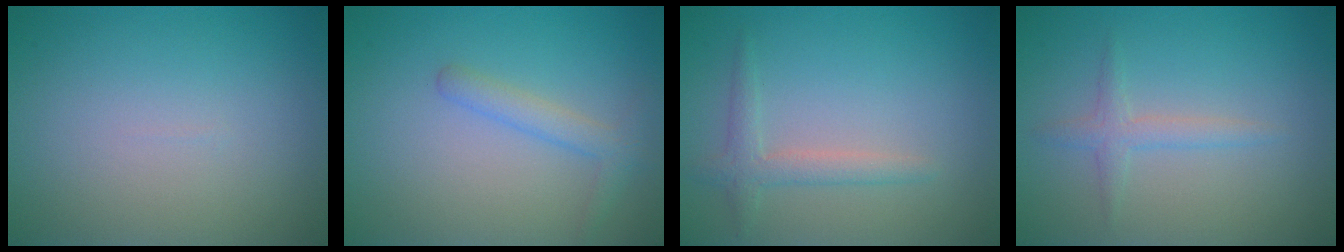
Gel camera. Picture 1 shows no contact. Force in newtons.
{"total": 2.0, "press": 1.9, "slide": 0.1}
{"total": 2.0, "press": 2.0, "slide": 0.0}
{"total": 1.7, "press": 1.7, "slide": 0.0}